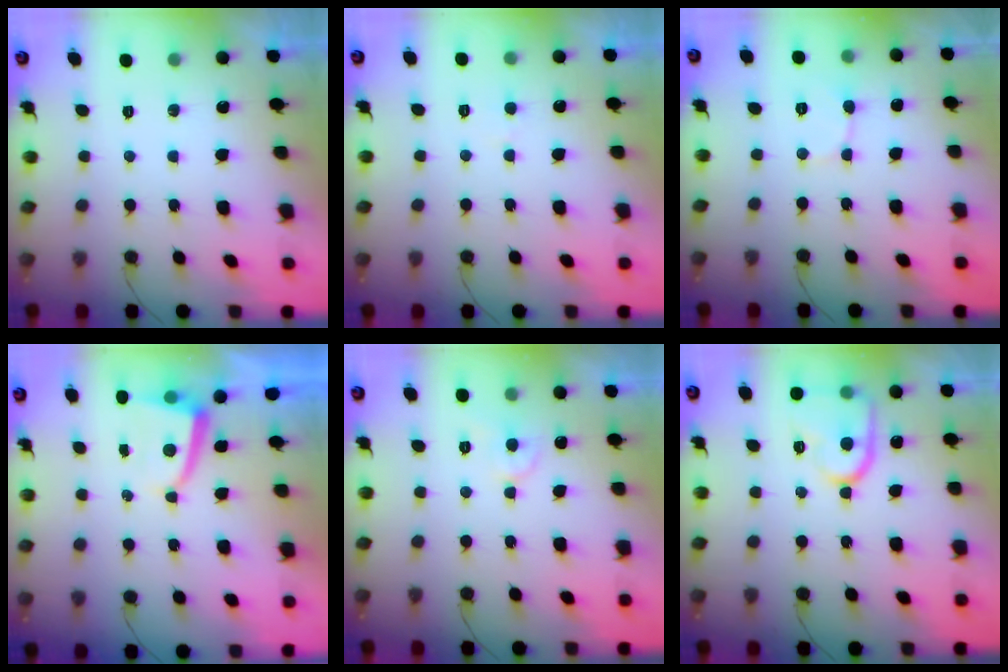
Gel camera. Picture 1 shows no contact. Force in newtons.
{"total": 2.6, "press": 2.6, "slide": 0.2}
{"total": 2.4, "press": 2.4, "slide": 0.3}
{"total": 2.6, "press": 2.6, "slide": 0.4}
{"total": 5.6, "press": 5.6, "slide": 0.3}
{"total": 13.4, "press": 13.4, "slide": 1.3}